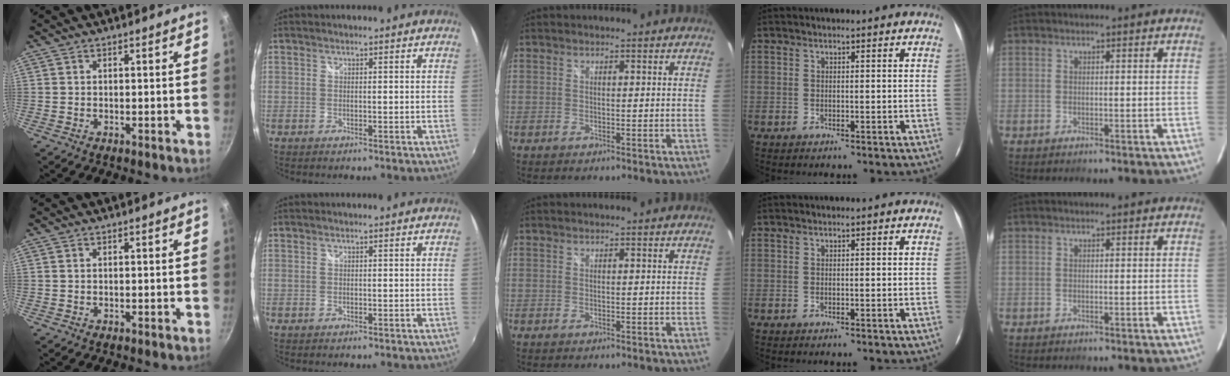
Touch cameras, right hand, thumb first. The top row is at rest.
{}